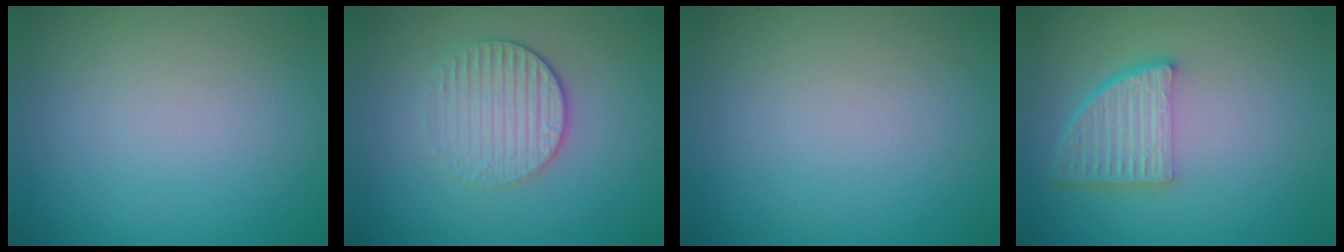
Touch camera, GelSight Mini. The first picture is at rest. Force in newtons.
{"total": 3.3, "press": 2.7, "slide": 1.9}
{"total": 0.0}
{"total": 4.9, "press": 3.6, "slide": 3.4}